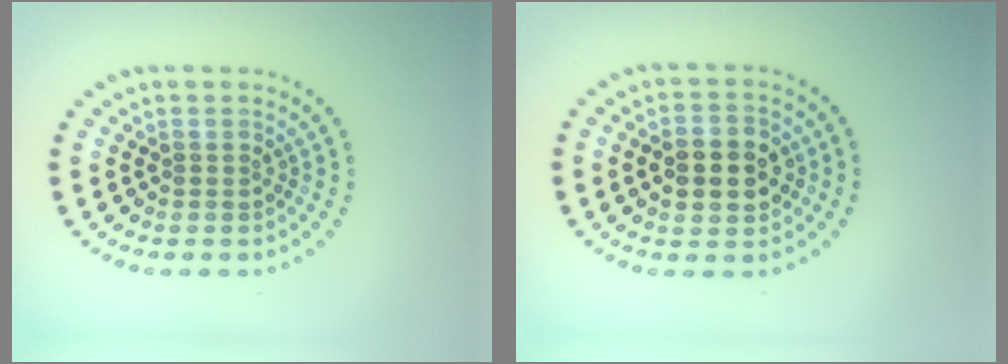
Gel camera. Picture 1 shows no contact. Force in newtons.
{"total": 5.0, "press": 5.0, "slide": 0.3}